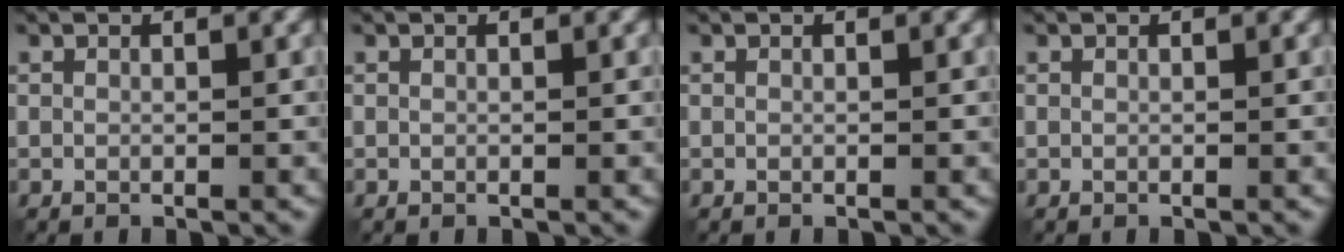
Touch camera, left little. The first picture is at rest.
{"total": 0.0}
{"total": 0.0}
{"total": 0.0}